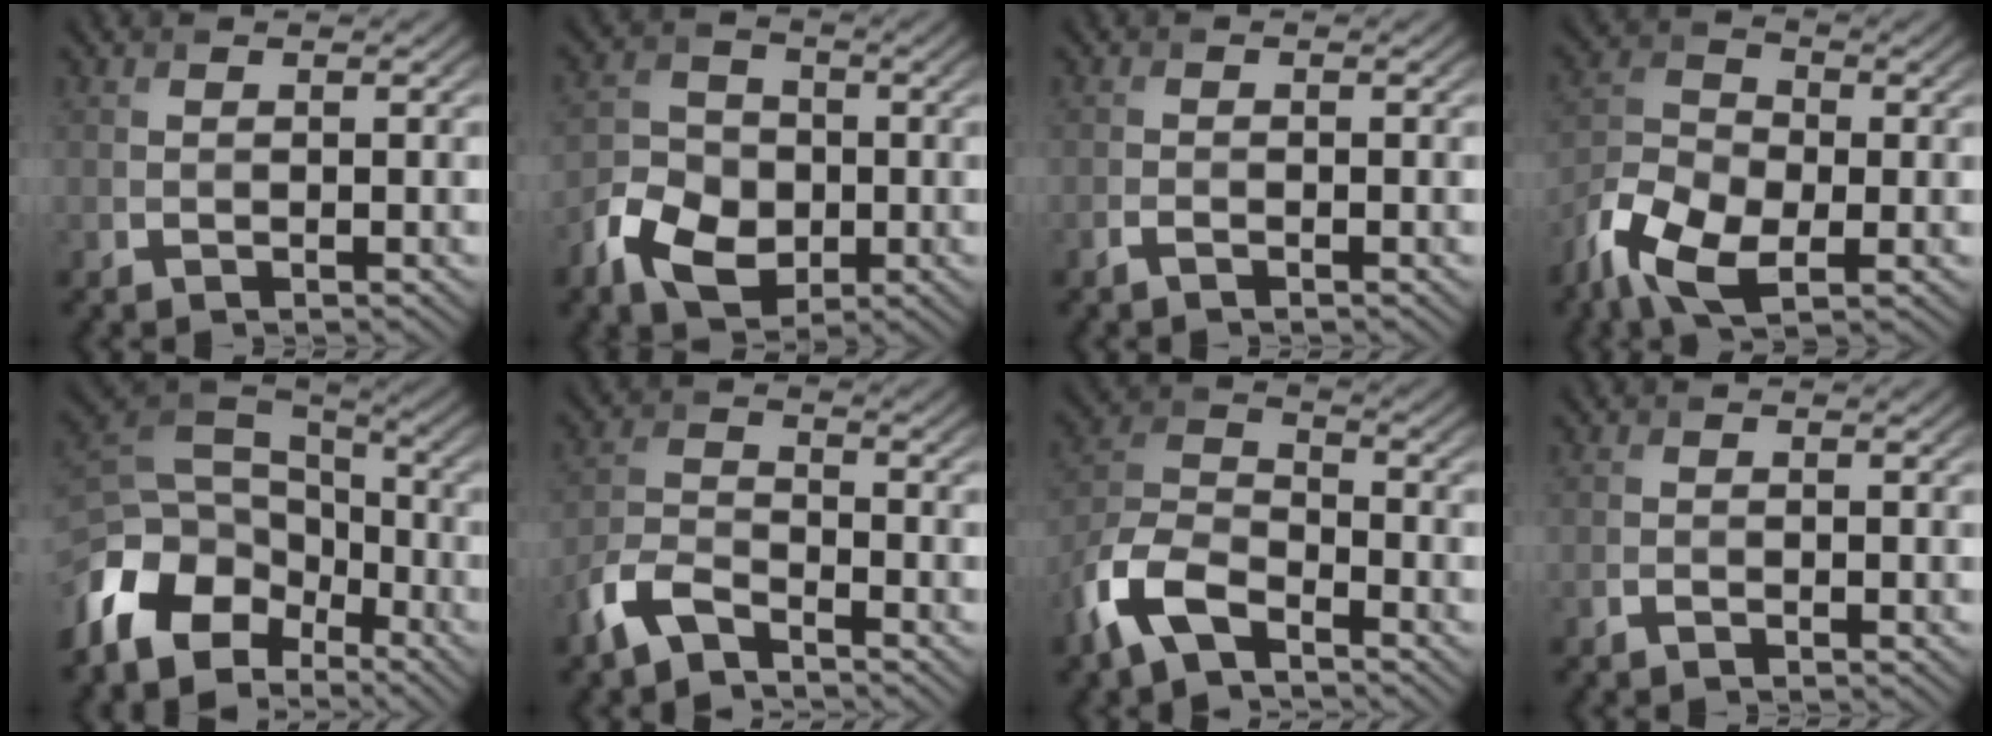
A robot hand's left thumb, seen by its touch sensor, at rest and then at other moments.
{"total": 7.6, "force": [-3.1, 5.5, 4.1], "torque": [-0.090, -0.009, -0.069]}
{"total": 1.0, "force": [-0.7, 0.3, 0.6], "torque": [-0.014, 0.000, -0.016]}
{"total": 9.4, "force": [-5.0, 4.9, 6.3], "torque": [-0.139, -0.014, -0.109]}
{"total": 14.0, "force": [-7.6, 8.8, 7.7], "torque": [-0.195, -0.033, -0.139]}
{"total": 5.7, "force": [-4.2, 2.2, 3.2], "torque": [-0.074, -0.004, -0.102]}
{"total": 9.2, "force": [-5.8, 4.1, 5.8], "torque": [-0.134, -0.005, -0.137]}
{"total": 0.7, "force": [-0.5, 0.3, 0.3], "torque": [-0.007, -0.002, -0.009]}